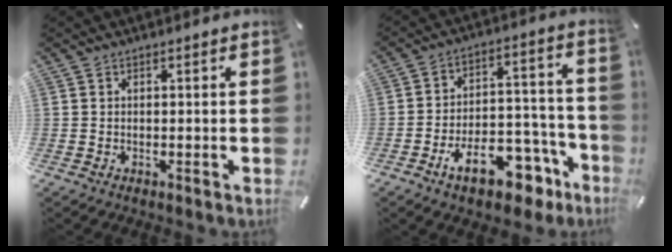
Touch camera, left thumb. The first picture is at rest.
{"total": 15.7, "force": [-9.3, 8.0, 9.7], "torque": [-0.116, 0.060, -0.144]}